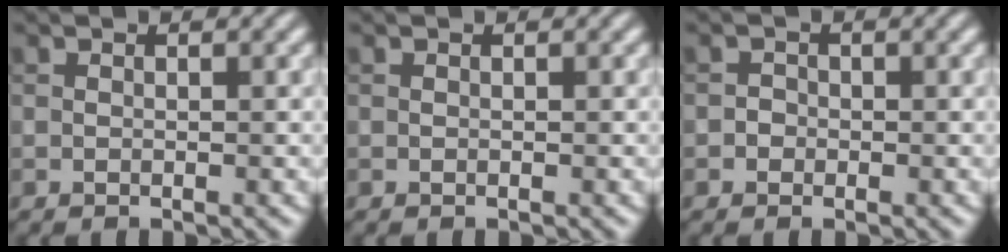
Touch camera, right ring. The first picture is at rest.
{"total": 0.0}
{"total": 0.9, "force": [-0.2, 0.9, 0.2], "torque": [0.008, -0.002, -0.010]}